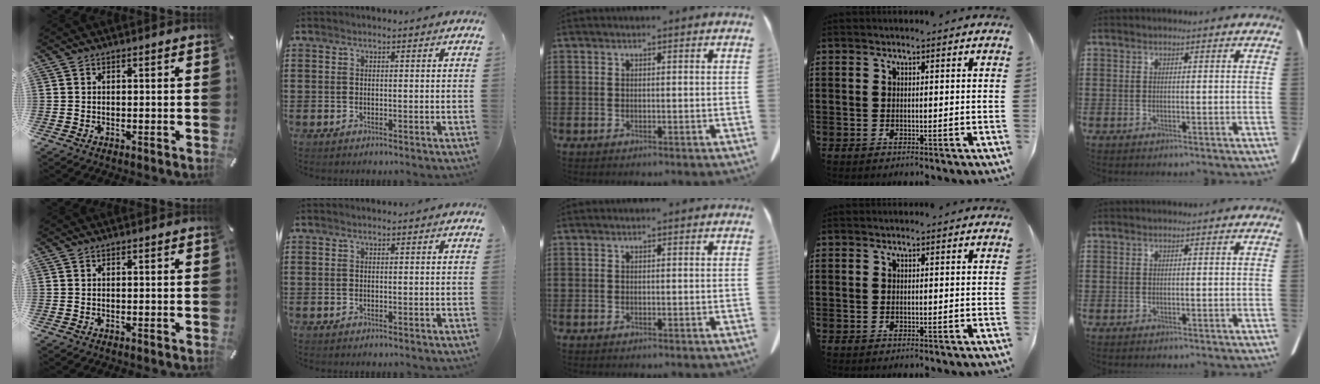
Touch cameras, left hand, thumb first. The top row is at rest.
{}